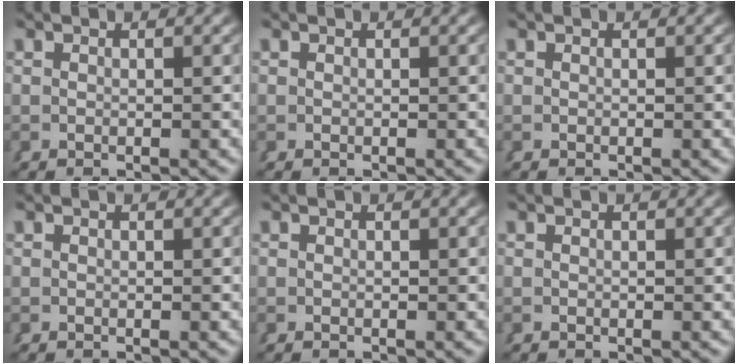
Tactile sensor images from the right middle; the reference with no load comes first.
{"total": 0.0}
{"total": 0.0}
{"total": 0.0}
{"total": 0.0}
{"total": 0.0}